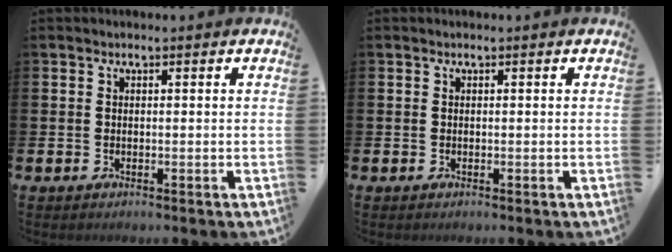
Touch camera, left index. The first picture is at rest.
{"total": 0.0}